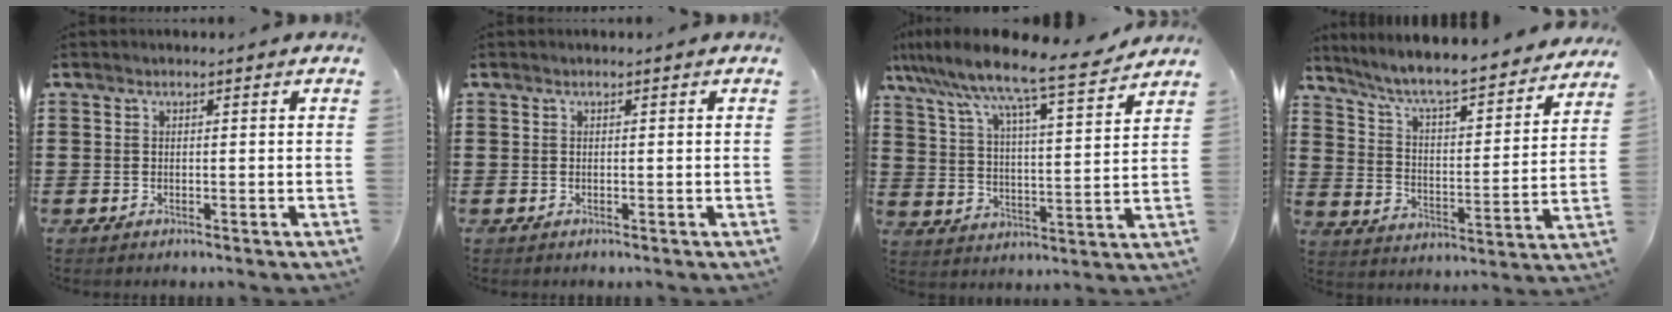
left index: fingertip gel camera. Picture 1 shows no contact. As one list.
[{"total": 0.0}, {"total": 9.1, "force": [8.0, 0.1, 4.3], "torque": [-0.117, -0.054, 0.128]}, {"total": 6.7, "force": [6.0, 0.1, 2.9], "torque": [-0.082, -0.048, 0.097]}]